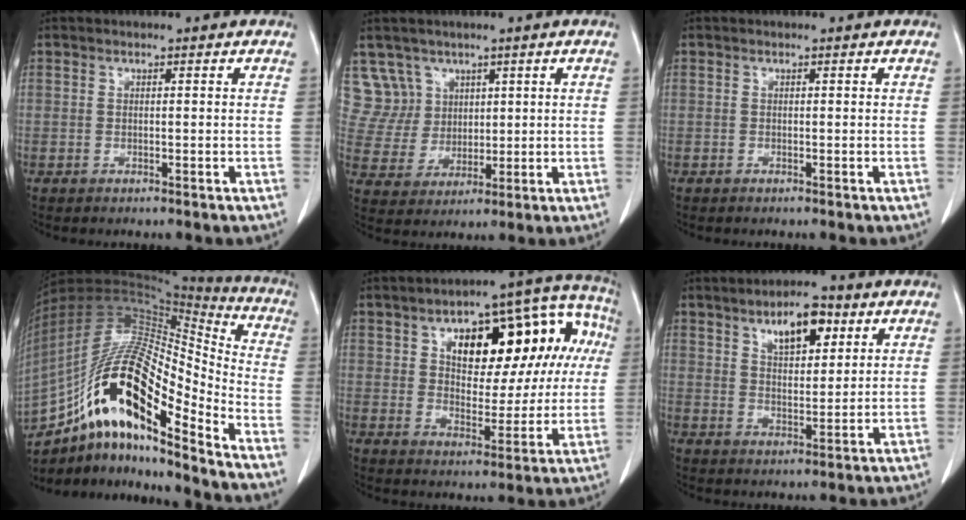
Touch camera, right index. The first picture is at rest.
{"total": 7.1, "force": [4.1, 5.8, -0.5], "torque": [0.013, 0.015, 0.092]}
{"total": 0.0}
{"total": 22.0, "force": [-12.1, 4.8, 17.7], "torque": [-0.344, 0.009, -0.211]}
{"total": 20.1, "force": [5.7, 9.8, 16.6], "torque": [-0.227, 0.055, 0.085]}
{"total": 7.7, "force": [4.1, 3.1, 5.7], "torque": [-0.093, 0.004, 0.069]}